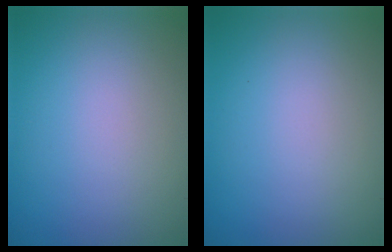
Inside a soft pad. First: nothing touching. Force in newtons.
{"total": 0.0}